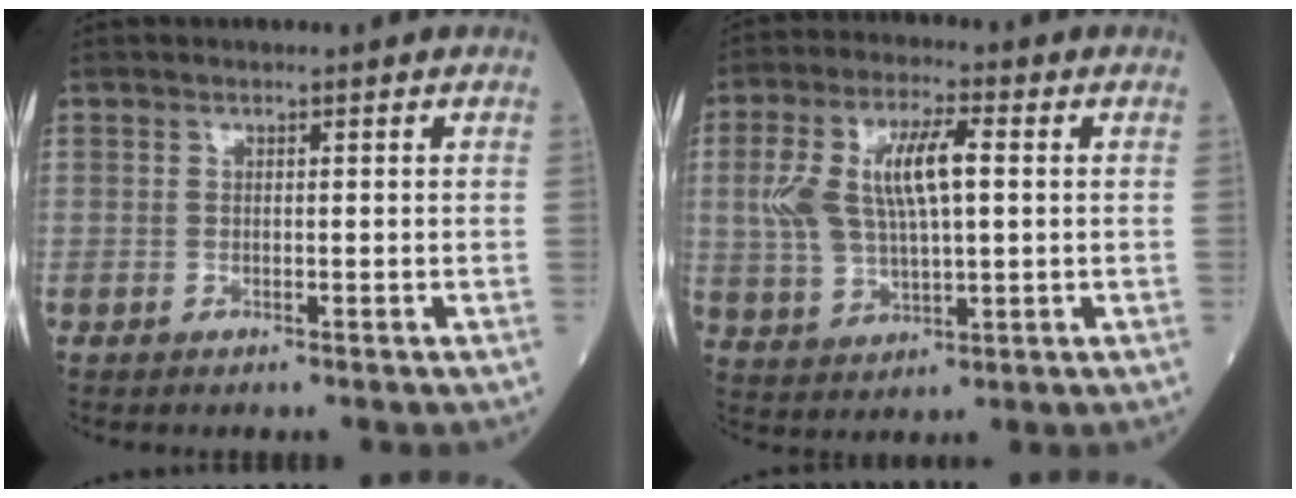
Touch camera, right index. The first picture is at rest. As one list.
[{"total": 11.6, "force": [1.9, 4.2, 10.7], "torque": [-0.229, 0.024, 0.039]}]